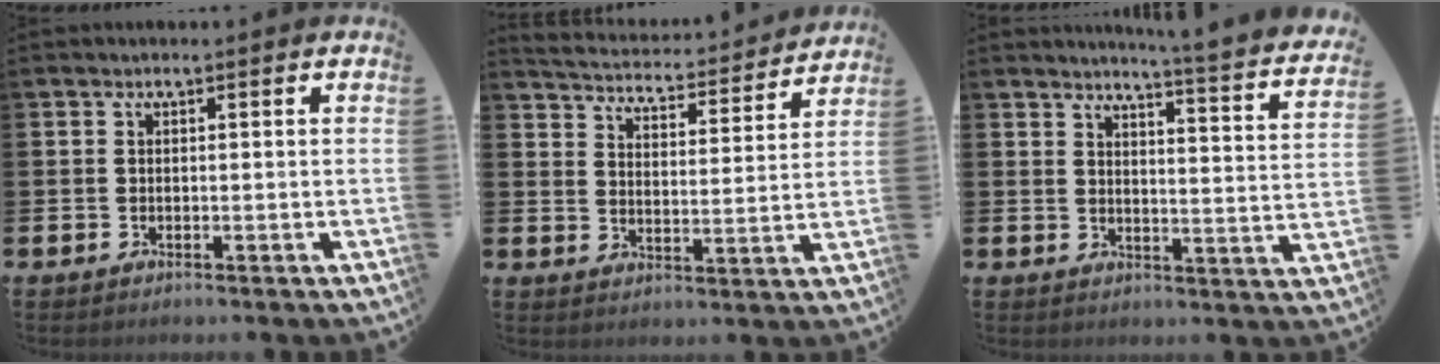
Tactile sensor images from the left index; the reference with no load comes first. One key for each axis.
{"total": 4.3, "fx": 4.3, "fy": 0.6, "fz": 0.4, "tx": -0.032, "ty": -0.039, "tz": 0.068}
{"total": 4.6, "fx": 4.4, "fy": -0.6, "fz": 1.1, "tx": -0.028, "ty": -0.044, "tz": 0.068}